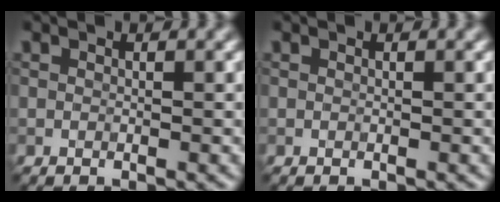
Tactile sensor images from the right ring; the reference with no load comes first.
{"total": 0.0}